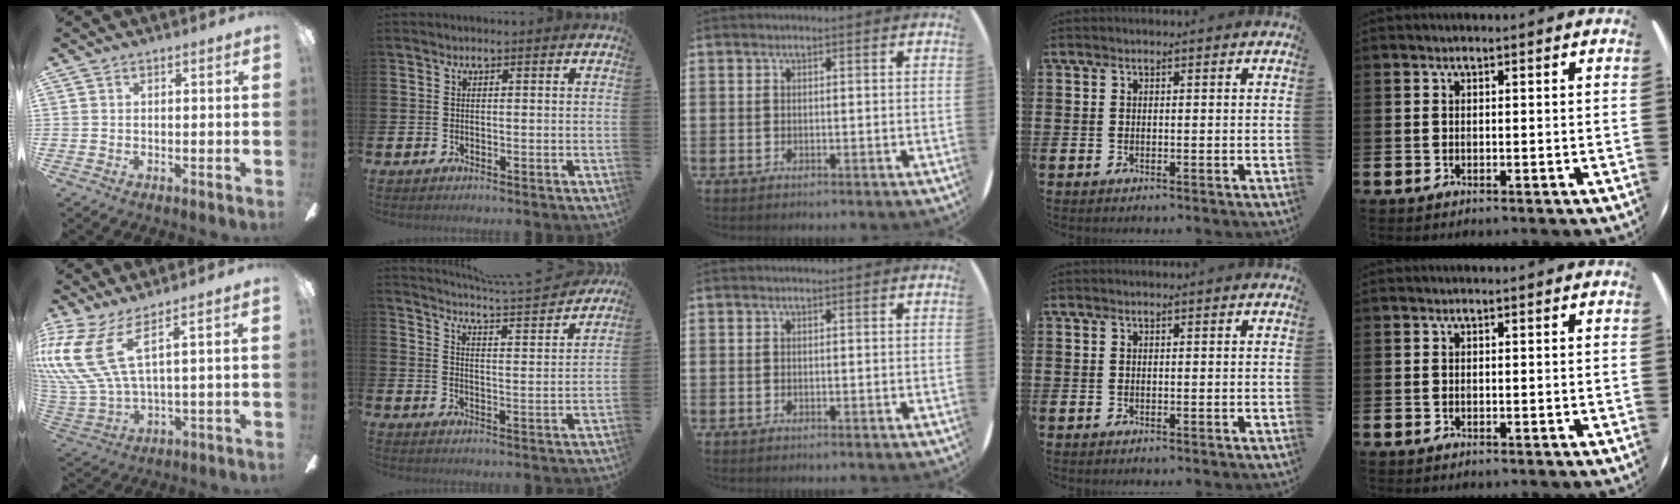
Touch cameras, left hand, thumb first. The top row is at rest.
{"thumb": {"total": 16.7, "force": [7.7, 6.9, 13.1], "torque": [-0.301, -0.035, 0.133]}, "index": {"total": 5.0, "force": [4.9, -0.7, 1.0], "torque": [-0.029, -0.045, 0.079]}}